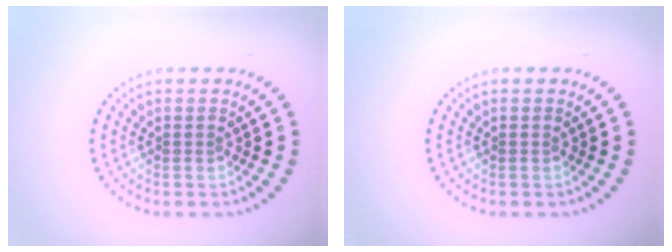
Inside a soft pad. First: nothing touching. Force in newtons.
{"total": 0.0}